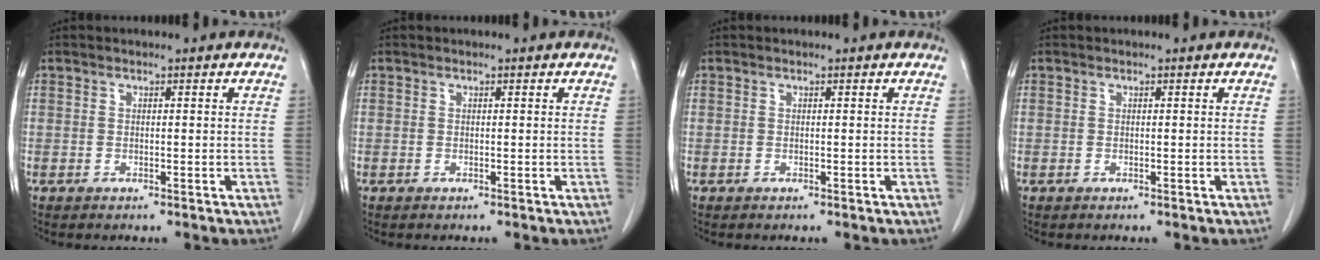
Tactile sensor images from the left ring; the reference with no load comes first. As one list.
[{"total": 0.0}, {"total": 0.0}, {"total": 0.0}]